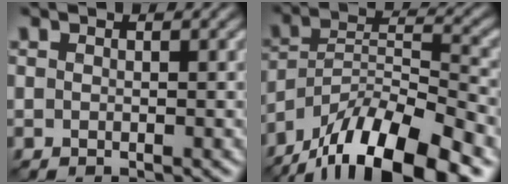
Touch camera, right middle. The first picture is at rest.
{"total": 14.2, "force": [-10.6, 4.4, 8.4], "torque": [-0.157, 0.010, -0.185]}